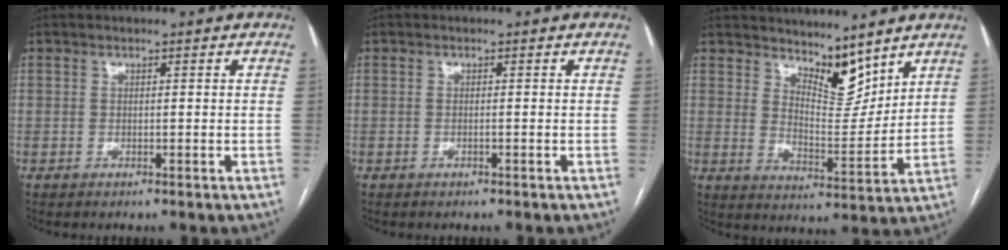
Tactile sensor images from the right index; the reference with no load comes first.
{"total": 0.0}
{"total": 7.9, "force": [6.6, 2.5, 3.4], "torque": [-0.053, -0.010, 0.123]}